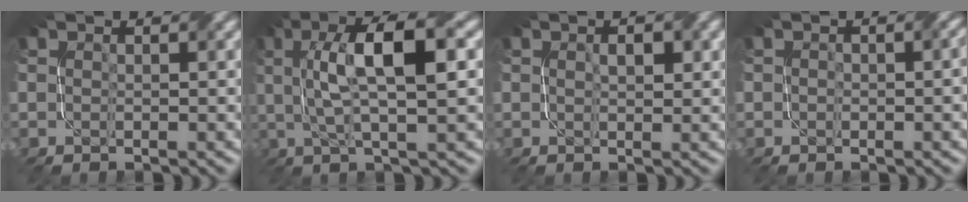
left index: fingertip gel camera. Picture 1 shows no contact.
{"total": 8.1, "force": [1.7, 2.2, 7.6], "torque": [-0.135, 0.013, 0.028]}
{"total": 1.5, "force": [0.3, 0.6, 1.3], "torque": [-0.018, -0.001, 0.005]}
{"total": 1.9, "force": [-0.1, 1.1, 1.6], "torque": [-0.020, 0.002, 0.000]}